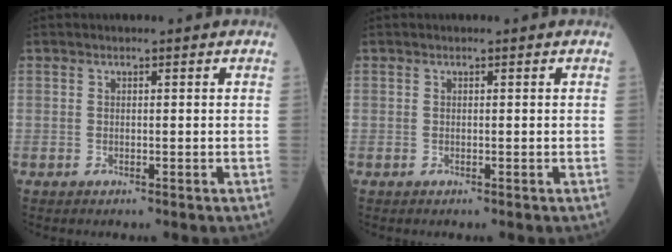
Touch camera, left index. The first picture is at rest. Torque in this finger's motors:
{"motor_torque": [-0.01, 0.01, -0.04, 0.00]}